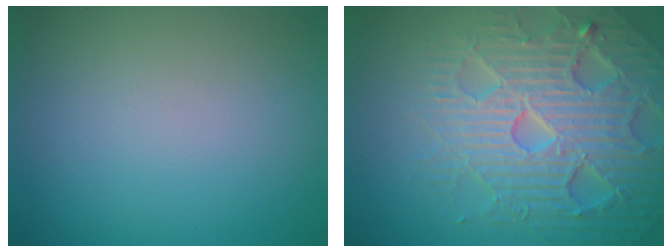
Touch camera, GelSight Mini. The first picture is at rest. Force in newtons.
{"total": 7.6, "press": 7.4, "slide": 1.6}